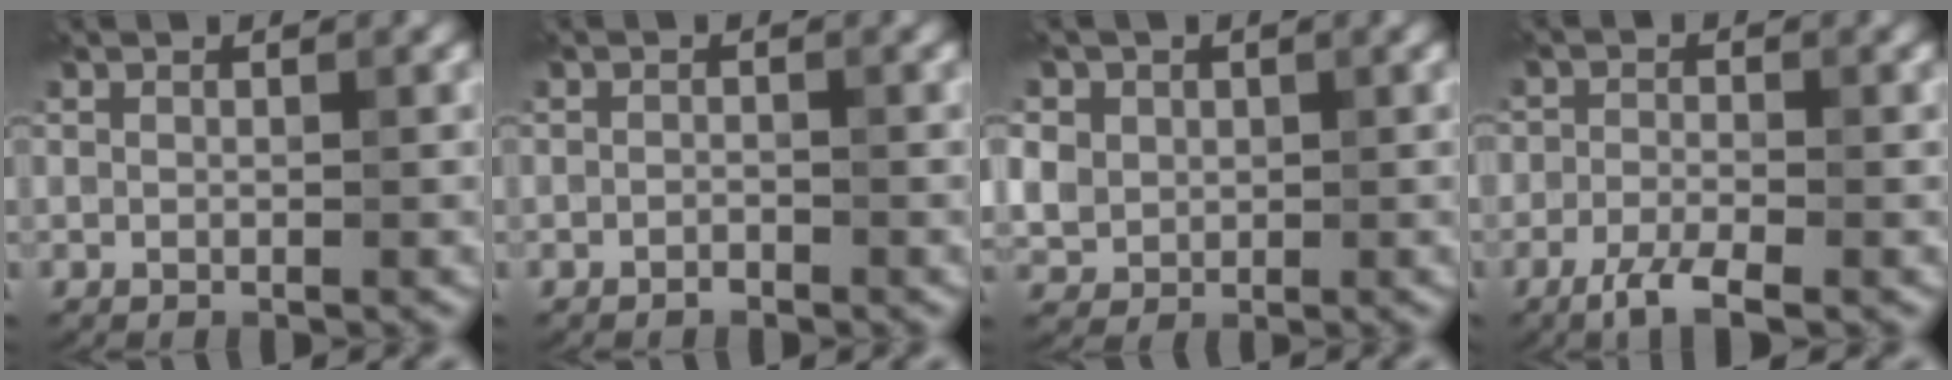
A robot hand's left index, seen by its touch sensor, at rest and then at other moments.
{"total": 0.7, "force": [-0.6, 0.3, 0.3], "torque": [-0.005, 0.000, -0.012]}
{"total": 5.7, "force": [2.0, 4.8, 2.3], "torque": [-0.069, 0.018, 0.027]}
{"total": 3.3, "force": [-2.0, 1.2, 2.2], "torque": [-0.043, -0.001, -0.046]}